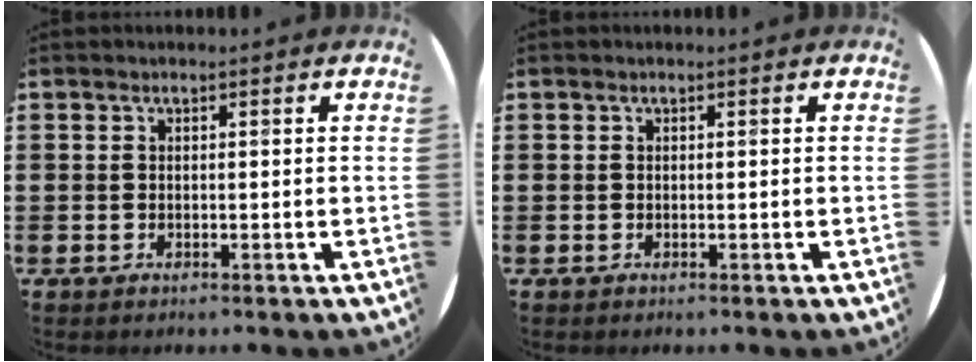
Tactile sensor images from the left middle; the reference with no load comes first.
{"total": 0.0}